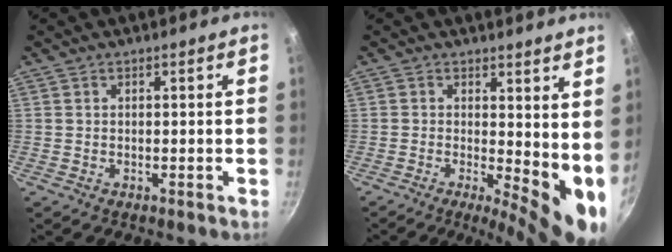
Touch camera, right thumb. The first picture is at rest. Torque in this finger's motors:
{"motor_torque": [0.18, 0.95, 0.18, -0.06, 0.29]}